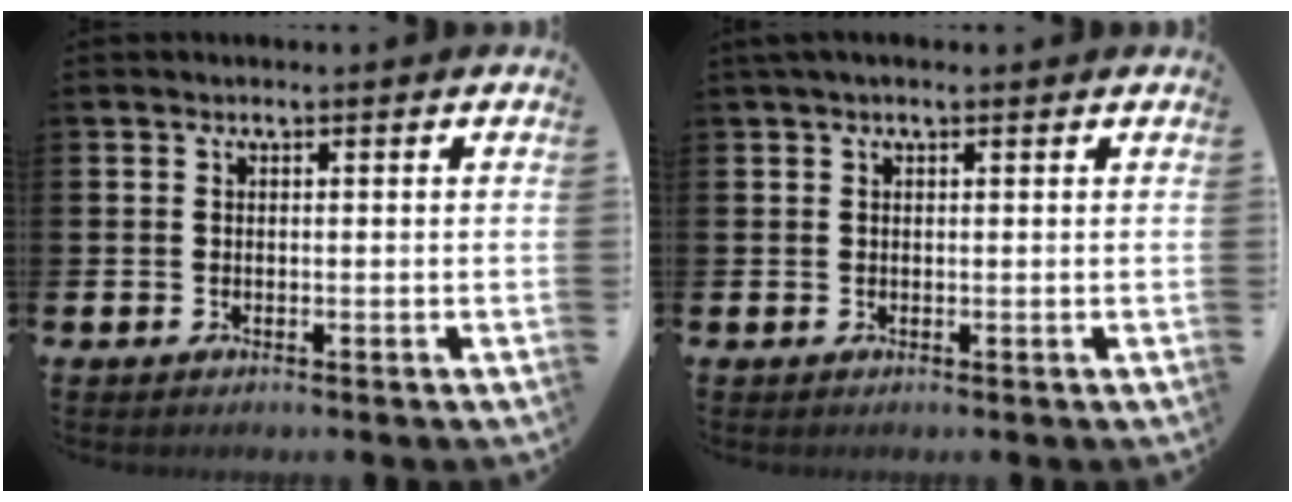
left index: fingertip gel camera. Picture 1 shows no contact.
{"total": 0.9, "force": [0.6, 0.2, 0.7], "torque": [-0.012, 0.002, 0.009]}